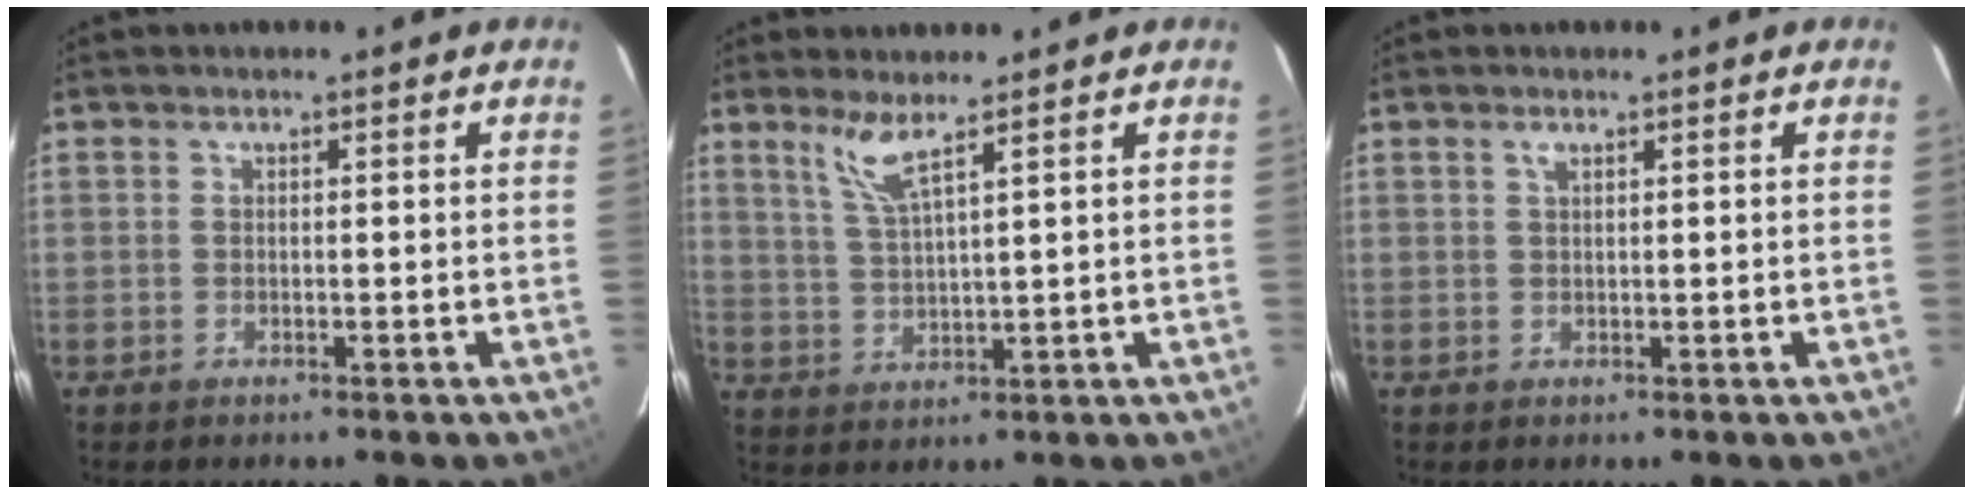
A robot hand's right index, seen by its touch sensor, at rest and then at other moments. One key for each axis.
{"total": 4.8, "fx": 3.5, "fy": -0.5, "fz": 3.3, "tx": -0.072, "ty": -0.006, "tz": 0.074}
{"total": 0.9, "fx": 0.7, "fy": -0.1, "fz": 0.6, "tx": -0.014, "ty": 0.001, "tz": 0.011}